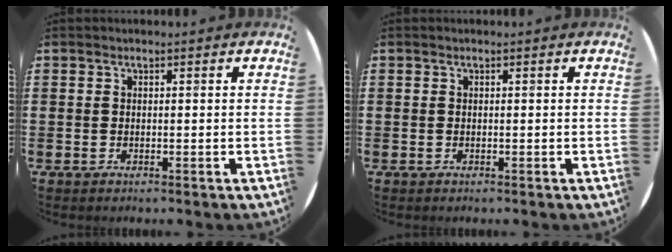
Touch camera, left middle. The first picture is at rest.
{"total": 0.0}